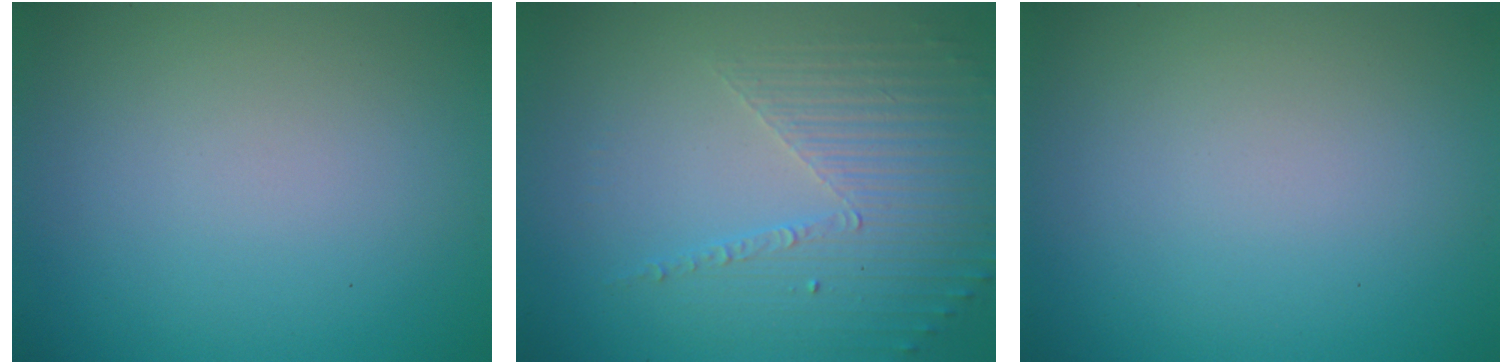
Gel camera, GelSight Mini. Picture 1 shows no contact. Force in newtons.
{"total": 5.2, "press": 3.2, "slide": 4.0}
{"total": 0.0}